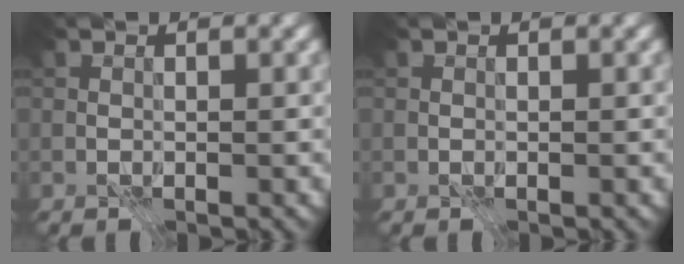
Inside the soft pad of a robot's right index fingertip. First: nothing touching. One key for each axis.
{"total": 0.0}